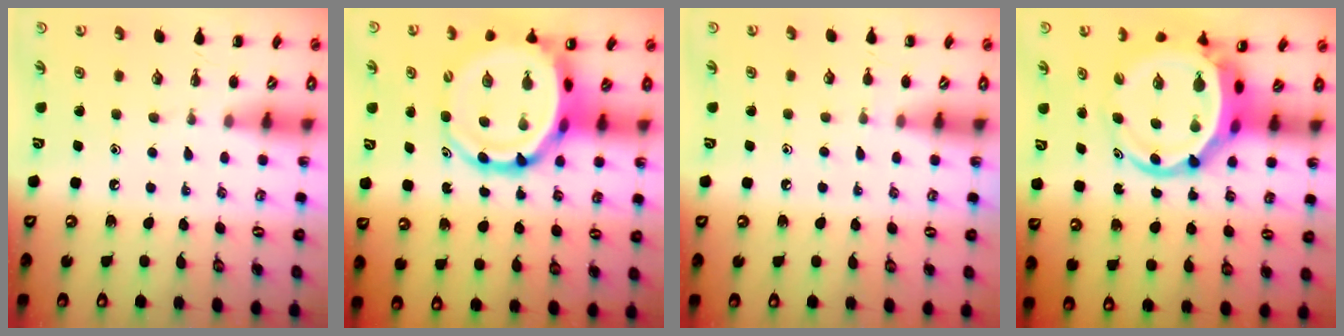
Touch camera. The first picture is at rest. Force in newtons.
{"total": 11.9, "press": 11.5, "slide": 3.1}
{"total": 4.2, "press": 4.0, "slide": 1.2}
{"total": 8.5, "press": 8.2, "slide": 2.2}